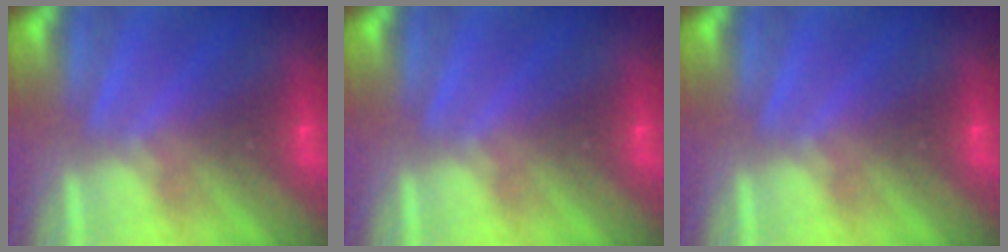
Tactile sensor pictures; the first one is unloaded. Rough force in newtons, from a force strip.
{"total": 0.0}
{"total": 0.0}